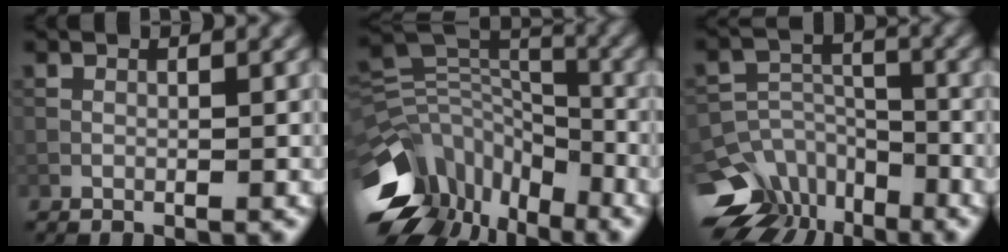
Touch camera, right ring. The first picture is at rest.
{"total": 12.7, "force": [-6.7, 7.9, 7.4], "torque": [-0.155, 0.027, -0.115]}
{"total": 10.8, "force": [-7.6, 6.8, 3.4], "torque": [-0.065, -0.001, -0.118]}